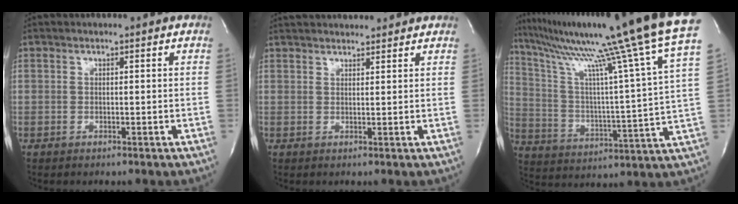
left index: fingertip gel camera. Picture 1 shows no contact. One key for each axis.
{"total": 8.2, "fx": 7.7, "fy": 1.8, "fz": 2.2, "tx": -0.028, "ty": 0.032, "tz": 0.105}
{"total": 27.7, "fx": 22.7, "fy": -3.3, "fz": 15.5, "tx": -0.268, "ty": -0.058, "tz": 0.326}